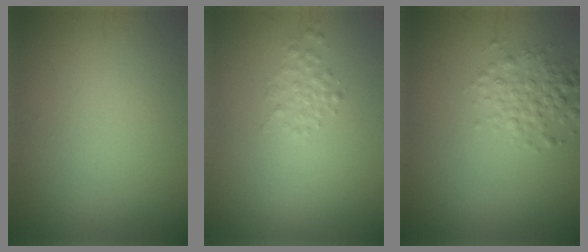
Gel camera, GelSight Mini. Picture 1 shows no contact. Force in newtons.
{"total": 1.5, "press": 1.5, "slide": 0.1}
{"total": 2.7, "press": 2.7, "slide": 0.1}